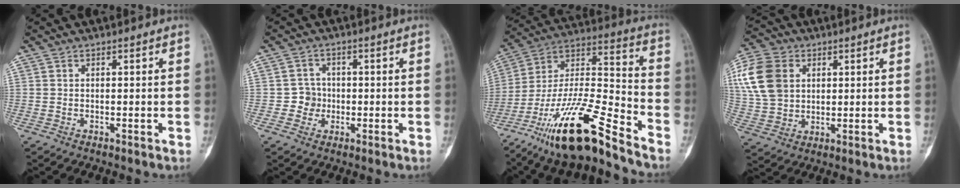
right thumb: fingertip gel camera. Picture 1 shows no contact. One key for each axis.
{"total": 3.4, "fx": -0.5, "fy": 3.3, "fz": 0.5, "tx": 0.020, "ty": 0.010, "tz": -0.015}
{"total": 21.5, "fx": -15.2, "fy": 4.2, "fz": 14.5, "tx": -0.293, "ty": 0.072, "tz": -0.278}
{"total": 13.8, "fx": 3.8, "fy": 10.3, "fz": 8.3, "tx": -0.161, "ty": 0.005, "tz": 0.070}